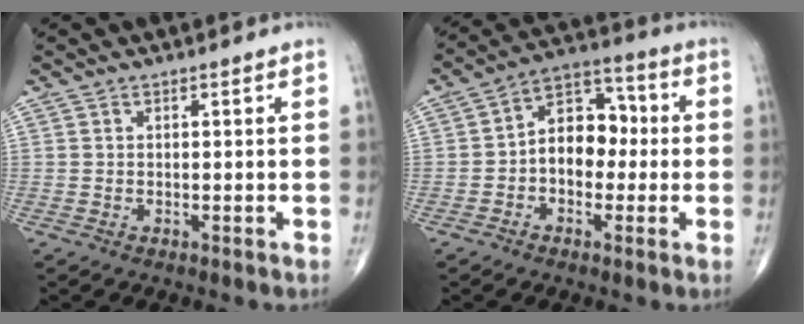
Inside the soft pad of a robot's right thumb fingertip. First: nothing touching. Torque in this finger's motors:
{"motor_torque": [-0.33, 0.70, 0.27, 0.07, 0.11]}